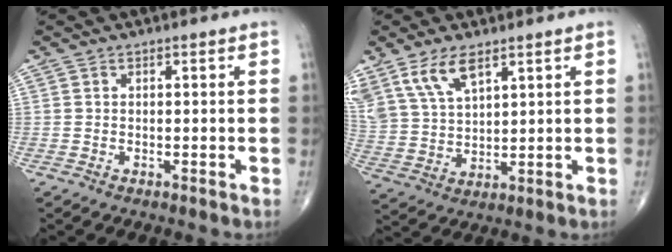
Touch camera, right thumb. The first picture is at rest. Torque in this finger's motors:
{"motor_torque": [-0.01, 0.29, 0.69, 0.65, 0.14]}